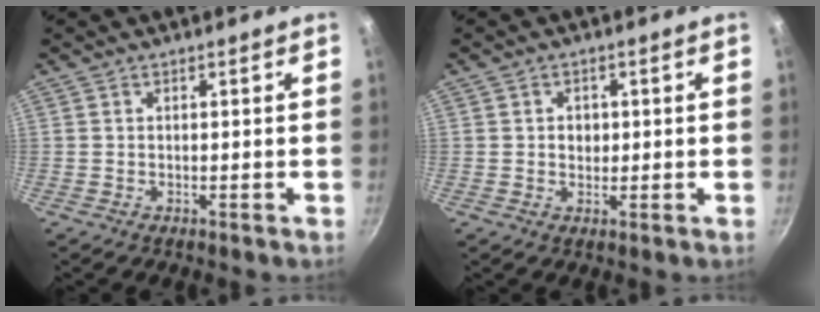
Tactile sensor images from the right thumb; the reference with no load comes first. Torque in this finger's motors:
{"motor_torque": [-0.03, -0.01, 0.35, 0.35, -0.01]}